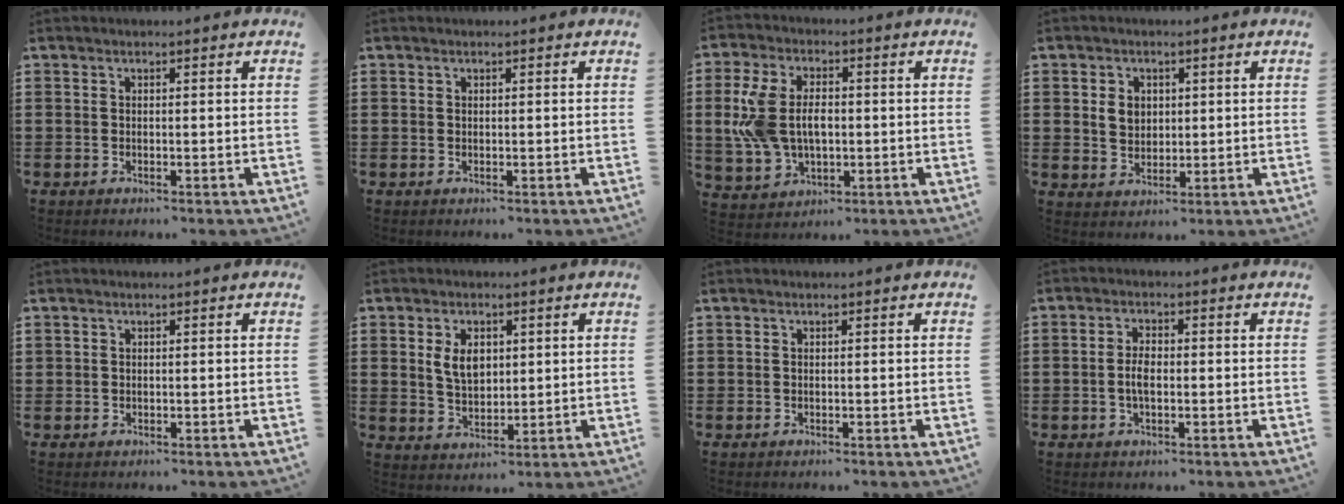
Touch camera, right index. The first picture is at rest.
{"total": 0.0}
{"total": 8.8, "force": [0.3, 5.8, 6.6], "torque": [-0.171, 0.006, -0.002]}
{"total": 3.6, "force": [0.8, 2.9, 1.9], "torque": [-0.048, 0.011, 0.013]}
{"total": 0.6, "force": [0.3, 0.5, 0.1], "torque": [-0.003, 0.003, 0.005]}
{"total": 5.0, "force": [1.4, 3.2, 3.7], "torque": [-0.073, 0.008, 0.022]}
{"total": 0.0}
{"total": 3.2, "force": [-0.4, 1.5, 2.9], "torque": [-0.062, 0.002, -0.010]}